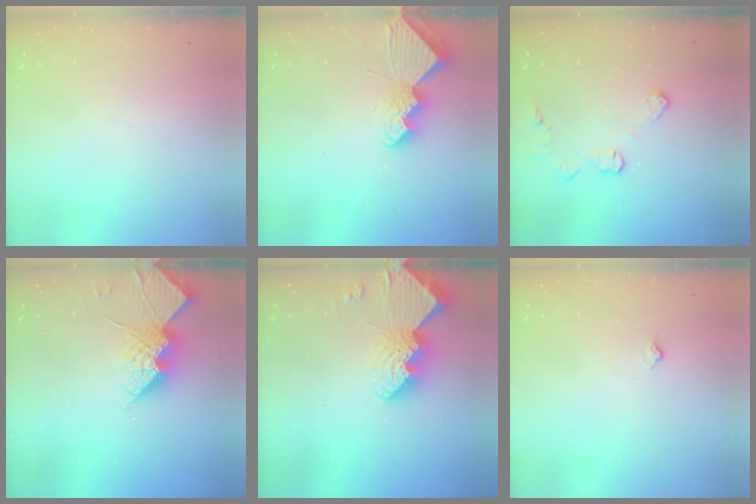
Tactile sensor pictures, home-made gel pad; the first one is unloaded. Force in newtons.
{"total": 8.8, "press": 8.7, "slide": 0.9}
{"total": 5.8, "press": 5.8, "slide": 0.1}
{"total": 14.0, "press": 13.9, "slide": 1.3}
{"total": 14.6, "press": 14.5, "slide": 1.1}
{"total": 3.3, "press": 3.3, "slide": 0.2}